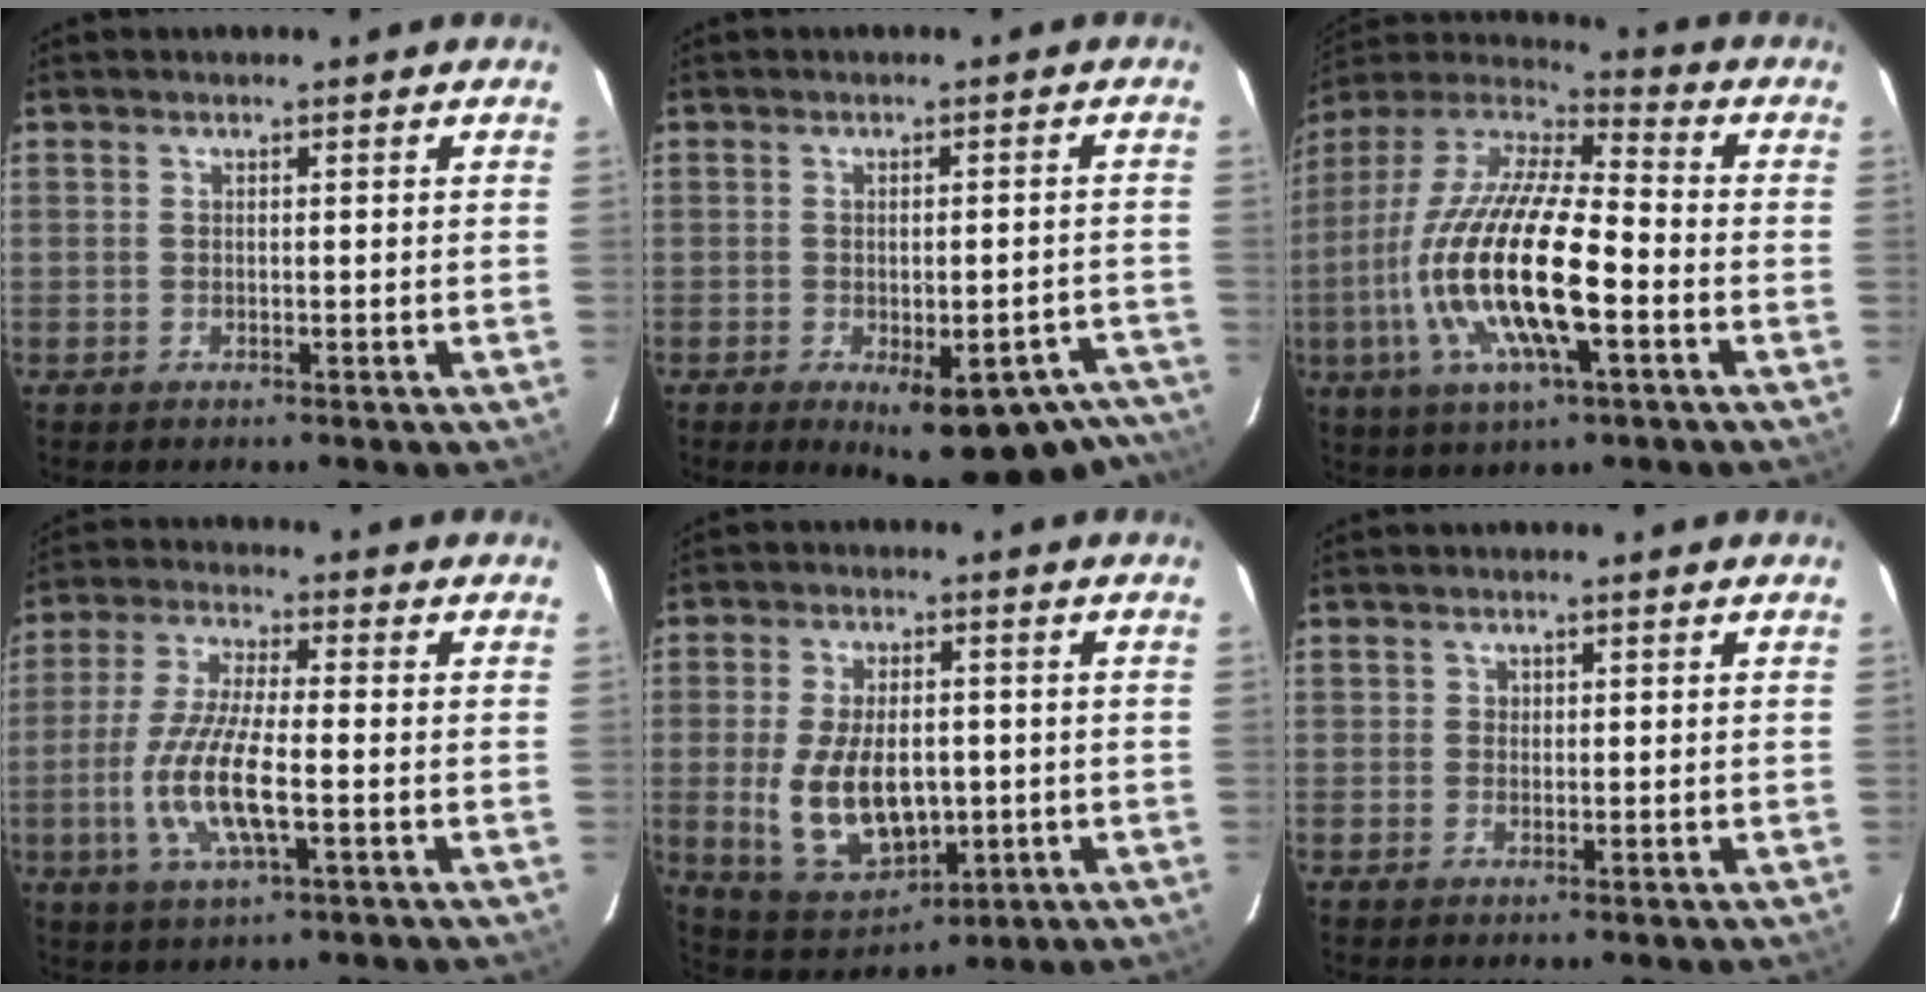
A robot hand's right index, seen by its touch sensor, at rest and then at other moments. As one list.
[{"total": 15.7, "force": [-11.4, 6.0, 9.0], "torque": [-0.102, 0.003, -0.122]}, {"total": 22.4, "force": [-5.6, 6.8, 20.6], "torque": [-0.410, -0.024, -0.110]}, {"total": 11.9, "force": [-2.9, 2.9, 11.1], "torque": [-0.232, -0.010, -0.056]}, {"total": 13.8, "force": [-1.5, 8.2, 11.0], "torque": [-0.229, -0.014, -0.003]}, {"total": 0.7, "force": [0.1, 0.6, 0.0], "torque": [0.003, 0.002, 0.000]}]